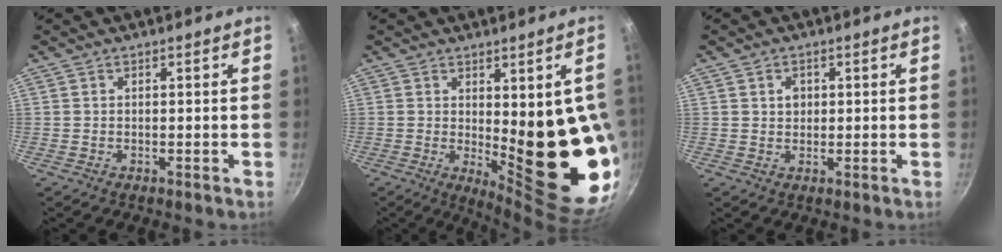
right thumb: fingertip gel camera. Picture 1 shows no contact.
{"total": 18.1, "force": [-0.1, 5.8, 17.1], "torque": [-0.188, -0.043, 0.015]}
{"total": 1.6, "force": [0.1, 1.4, 0.6], "torque": [-0.003, 0.003, -0.001]}